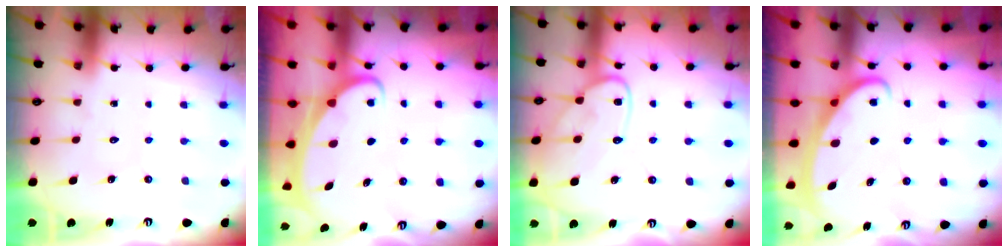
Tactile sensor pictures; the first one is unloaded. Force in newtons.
{"total": 2.1, "press": 2.0, "slide": 0.3}
{"total": 13.3, "press": 13.3, "slide": 1.0}
{"total": 2.6, "press": 2.6, "slide": 0.4}